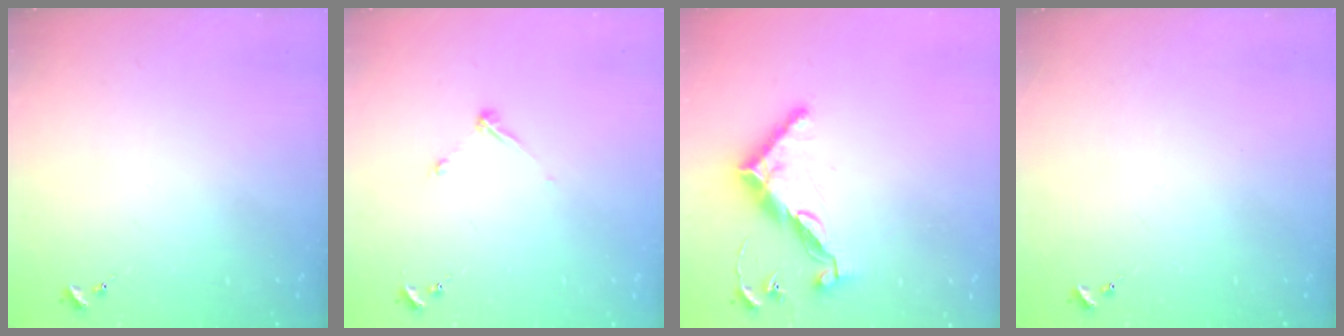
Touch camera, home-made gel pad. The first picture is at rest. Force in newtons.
{"total": 4.8, "press": 4.8, "slide": 0.6}
{"total": 11.6, "press": 11.6, "slide": 0.4}
{"total": 0.0}